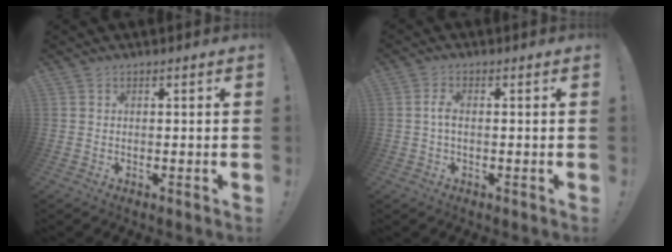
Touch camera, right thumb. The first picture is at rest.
{"total": 3.0, "force": [-0.3, 1.6, 2.5], "torque": [-0.060, 0.008, -0.005]}